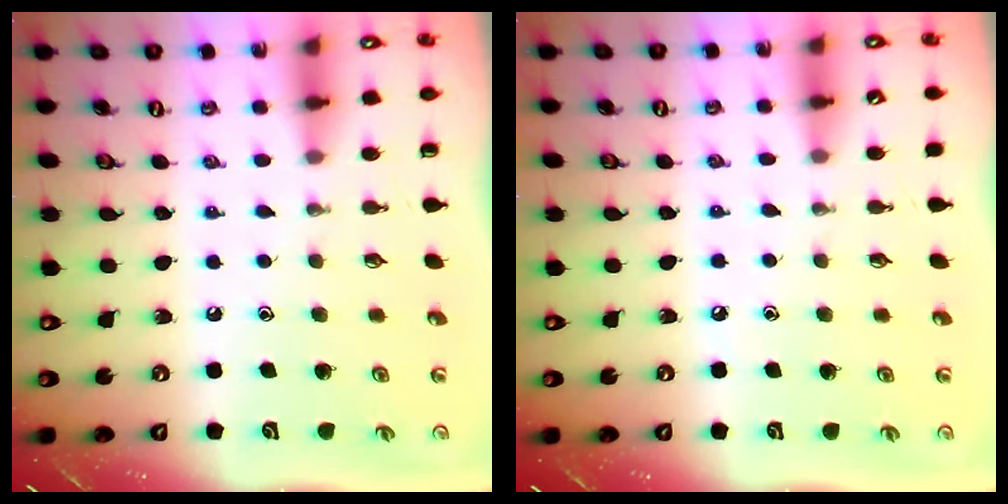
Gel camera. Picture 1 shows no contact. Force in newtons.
{"total": 2.3, "press": 2.3, "slide": 0.4}